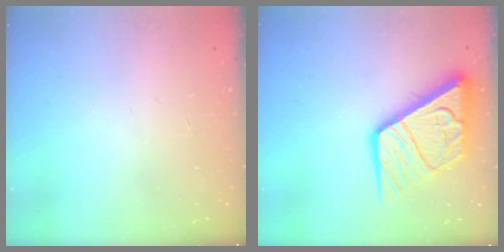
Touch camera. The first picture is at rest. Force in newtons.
{"total": 17.9, "press": 17.8, "slide": 1.9}